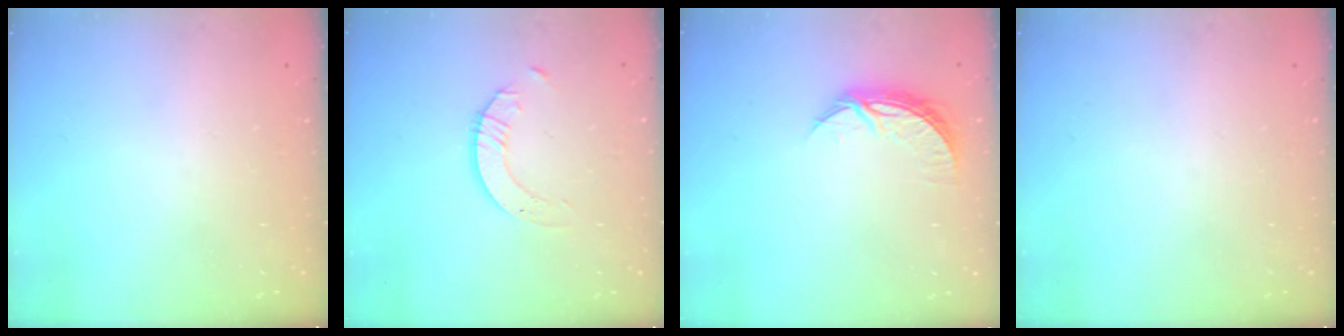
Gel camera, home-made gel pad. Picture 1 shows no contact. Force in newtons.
{"total": 2.1, "press": 2.1, "slide": 0.2}
{"total": 6.8, "press": 6.8, "slide": 0.3}
{"total": 0.0}